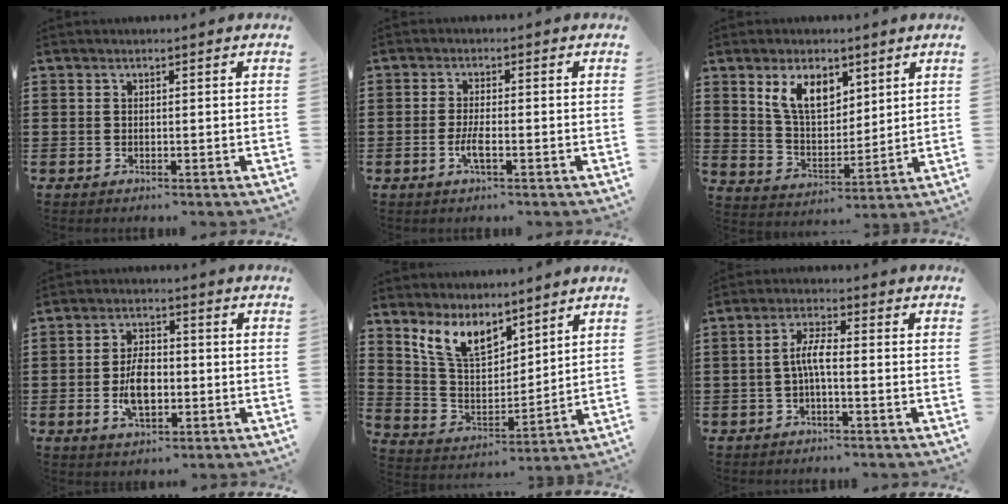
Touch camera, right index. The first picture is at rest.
{"total": 2.9, "force": [-1.1, 0.5, 2.7], "torque": [-0.060, -0.007, -0.024]}
{"total": 8.0, "force": [4.5, 4.4, 4.9], "torque": [-0.116, 0.008, 0.084]}
{"total": 6.6, "force": [-1.2, 3.6, 5.4], "torque": [-0.101, 0.002, -0.024]}
{"total": 8.4, "force": [6.4, 3.7, 4.0], "torque": [-0.107, -0.015, 0.120]}
{"total": 4.3, "force": [-0.9, 1.1, 4.0], "torque": [-0.088, 0.001, -0.022]}